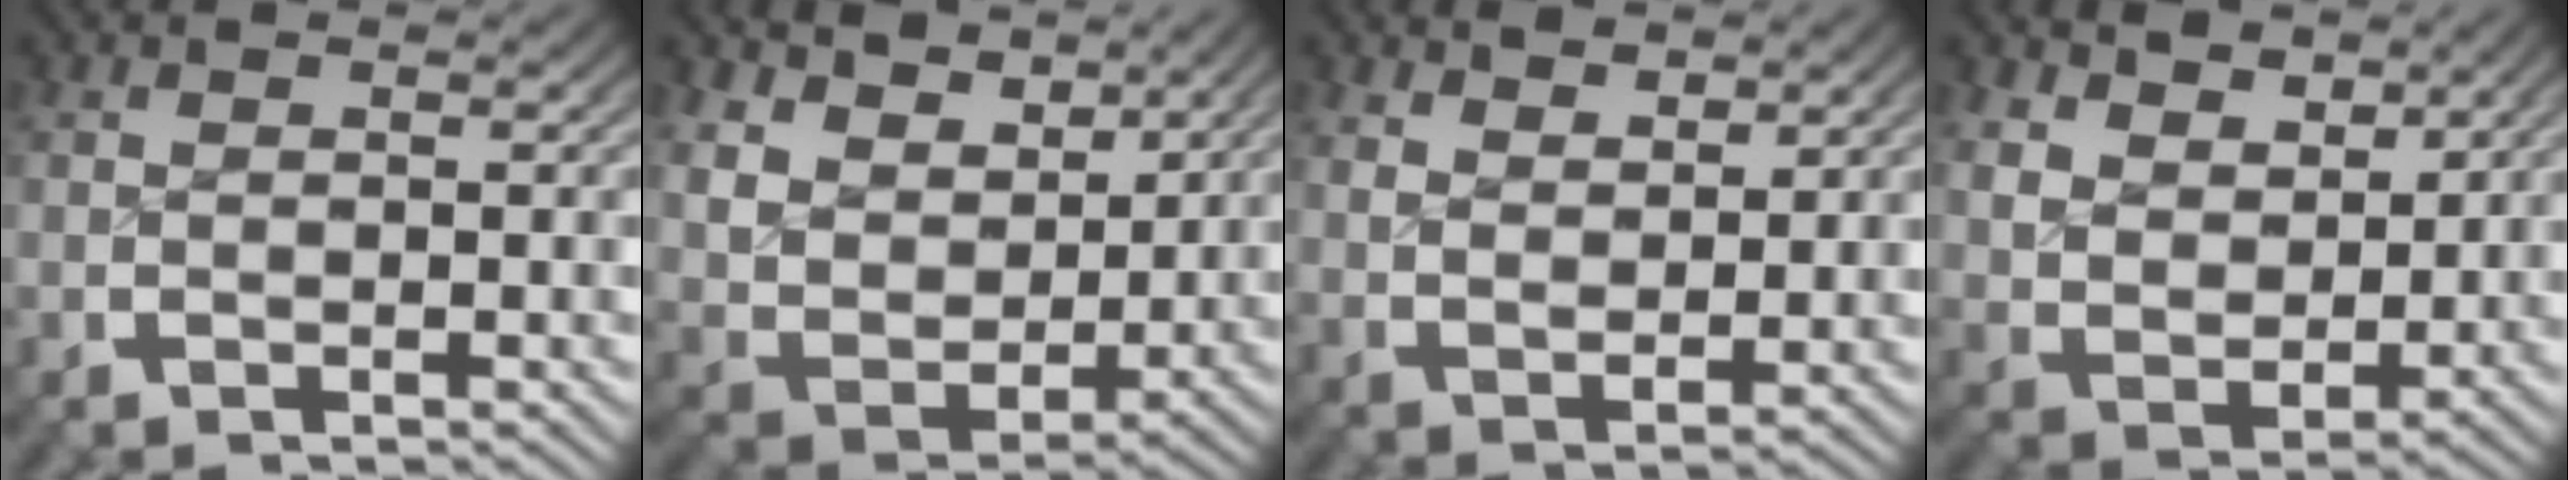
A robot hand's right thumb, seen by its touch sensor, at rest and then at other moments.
{"total": 10.3, "force": [2.8, 7.5, 6.4], "torque": [-0.151, -0.032, 0.055]}
{"total": 3.3, "force": [2.5, 1.4, 1.7], "torque": [-0.022, -0.008, 0.056]}
{"total": 7.2, "force": [2.6, 5.0, 4.4], "torque": [-0.099, -0.030, 0.057]}